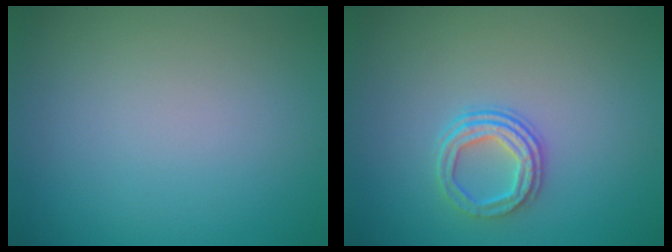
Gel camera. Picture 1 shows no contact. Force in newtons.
{"total": 2.8, "press": 2.3, "slide": 1.5}